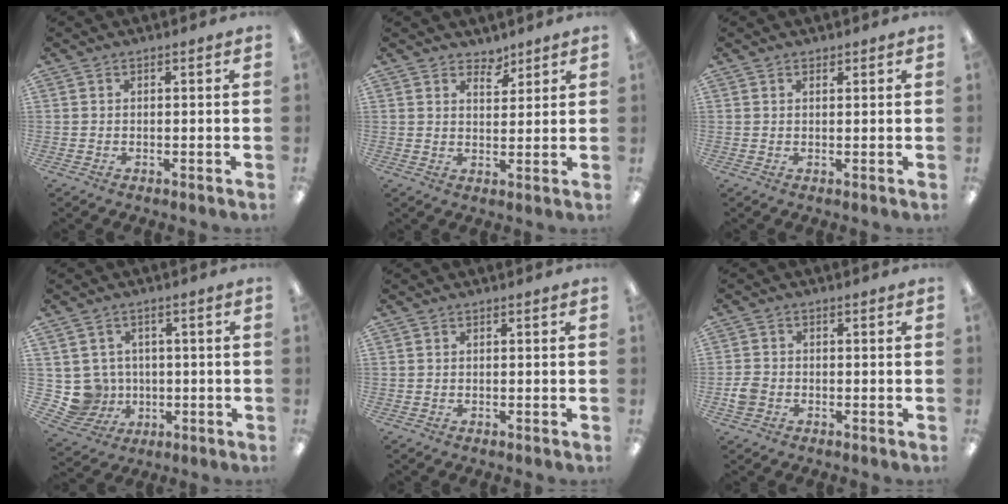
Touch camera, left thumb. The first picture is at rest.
{"total": 3.9, "force": [3.4, 1.7, 0.8], "torque": [0.002, -0.025, 0.060]}
{"total": 0.8, "force": [0.8, 0.3, 0.2], "torque": [-0.004, 0.000, 0.014]}
{"total": 7.1, "force": [0.5, 7.1, 0.8], "torque": [-0.053, -0.001, 0.021]}
{"total": 0.0}
{"total": 3.2, "force": [-1.2, 2.5, 1.5], "torque": [-0.024, 0.008, -0.021]}